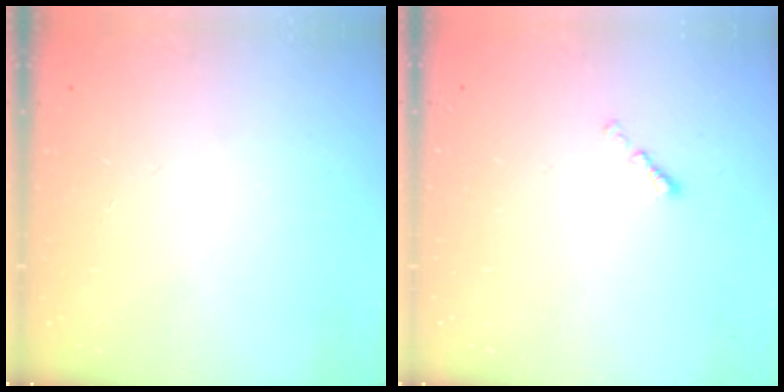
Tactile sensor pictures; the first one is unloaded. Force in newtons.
{"total": 0.0}